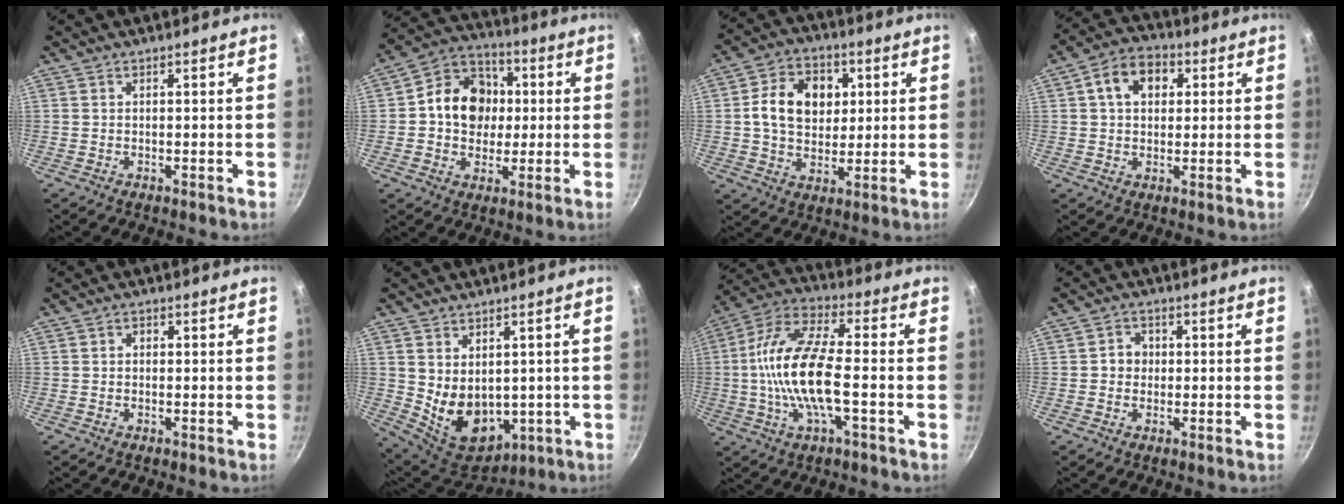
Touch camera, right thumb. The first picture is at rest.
{"total": 13.7, "force": [0.9, 11.4, 7.5], "torque": [-0.084, 0.017, -0.001]}
{"total": 12.9, "force": [2.5, 9.8, 8.0], "torque": [-0.107, 0.006, 0.035]}
{"total": 9.3, "force": [2.6, 6.8, 5.8], "torque": [-0.070, 0.014, 0.029]}
{"total": 1.1, "force": [0.0, 1.0, 0.6], "torque": [-0.008, 0.006, -0.001]}
{"total": 11.6, "force": [0.6, 8.5, 7.9], "torque": [-0.102, -0.027, 0.041]}
{"total": 16.3, "force": [-2.0, 5.7, 15.1], "torque": [-0.296, 0.032, -0.056]}
{"total": 3.3, "force": [-0.1, 3.0, 1.4], "torque": [-0.001, 0.007, -0.005]}